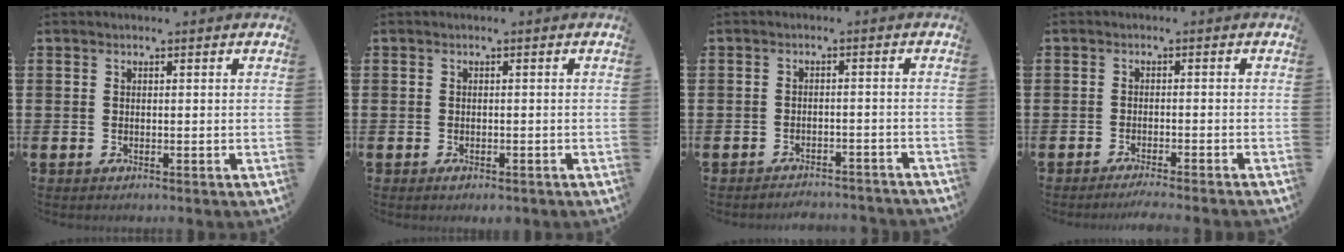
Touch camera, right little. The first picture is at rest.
{"total": 0.8, "force": [-0.4, 0.4, 0.5], "torque": [-0.011, -0.001, -0.008]}
{"total": 2.1, "force": [-2.1, -0.1, -0.1], "torque": [-0.003, 0.003, -0.046]}
{"total": 1.6, "force": [-1.5, -0.2, 0.7], "torque": [-0.008, 0.001, -0.028]}